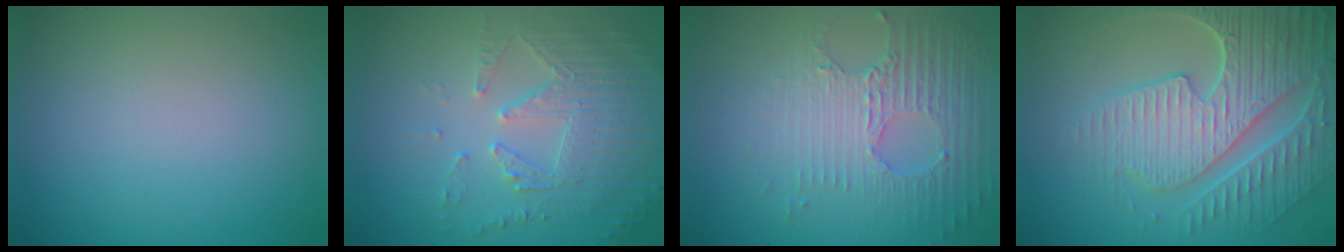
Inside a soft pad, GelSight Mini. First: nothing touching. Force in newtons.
{"total": 5.5, "press": 3.7, "slide": 4.0}
{"total": 5.3, "press": 3.3, "slide": 4.1}
{"total": 7.8, "press": 6.0, "slide": 5.0}